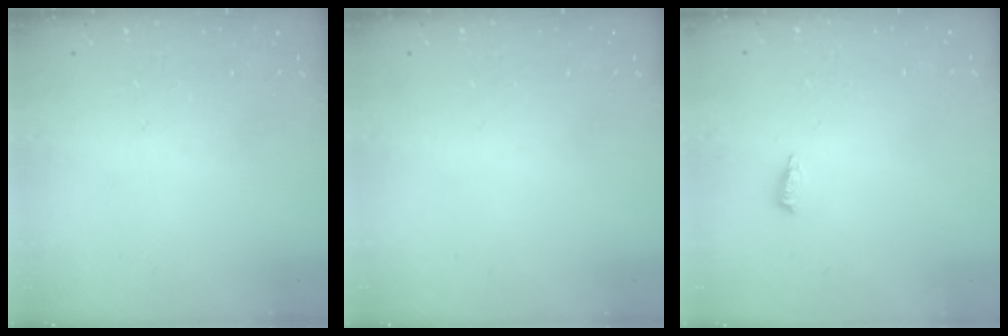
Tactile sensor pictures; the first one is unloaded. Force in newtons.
{"total": 0.0}
{"total": 4.9, "press": 4.8, "slide": 1.2}